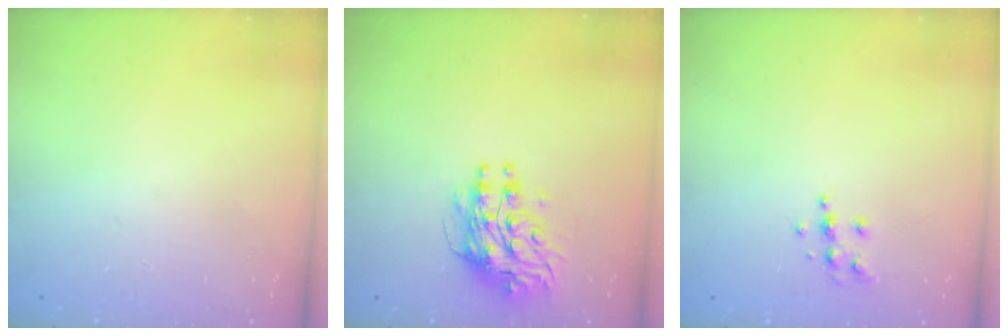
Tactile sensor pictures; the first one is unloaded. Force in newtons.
{"total": 9.4, "press": 9.3, "slide": 0.9}
{"total": 6.2, "press": 6.2, "slide": 0.6}